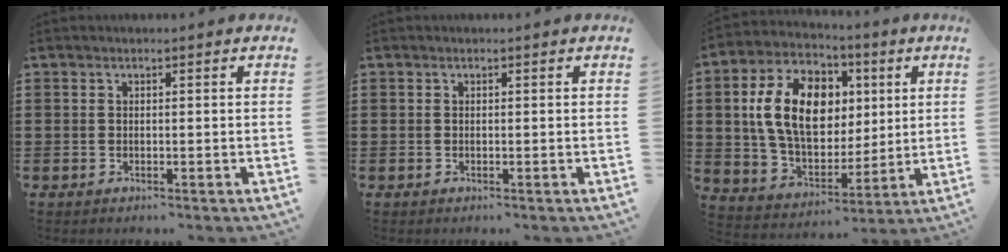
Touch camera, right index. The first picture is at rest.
{"total": 0.0}
{"total": 14.7, "force": [2.6, 9.8, 10.6], "torque": [-0.236, 0.013, 0.043]}